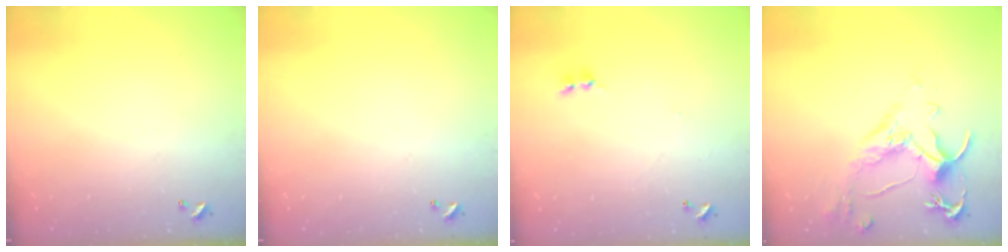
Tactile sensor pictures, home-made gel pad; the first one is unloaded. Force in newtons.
{"total": 0.0}
{"total": 0.0}
{"total": 2.6, "press": 2.2, "slide": 1.3}